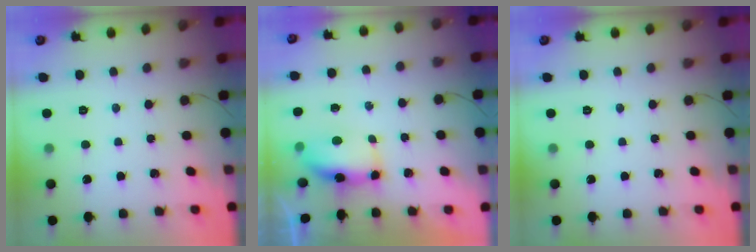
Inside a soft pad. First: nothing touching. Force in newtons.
{"total": 8.9, "press": 7.7, "slide": 4.5}
{"total": 0.0}